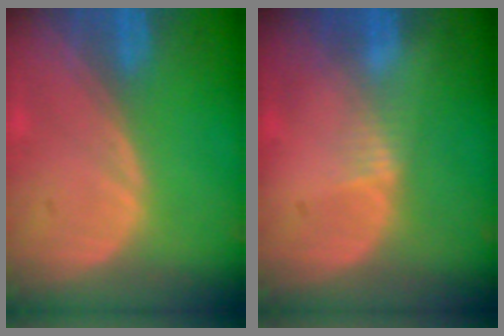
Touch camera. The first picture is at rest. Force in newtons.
{"total": 1.4, "press": 1.1, "slide": 0.8}